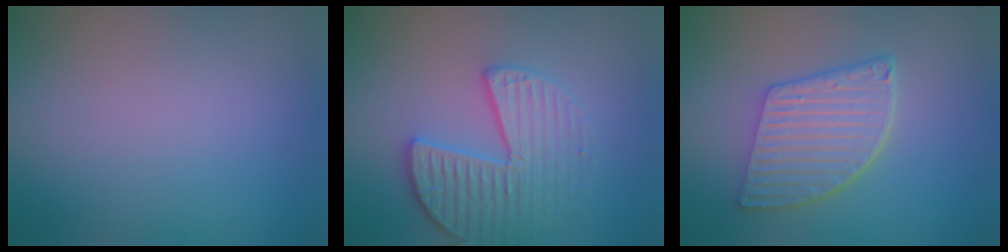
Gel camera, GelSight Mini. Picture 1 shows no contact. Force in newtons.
{"total": 4.2, "press": 3.7, "slide": 2.0}
{"total": 5.4, "press": 4.2, "slide": 3.3}